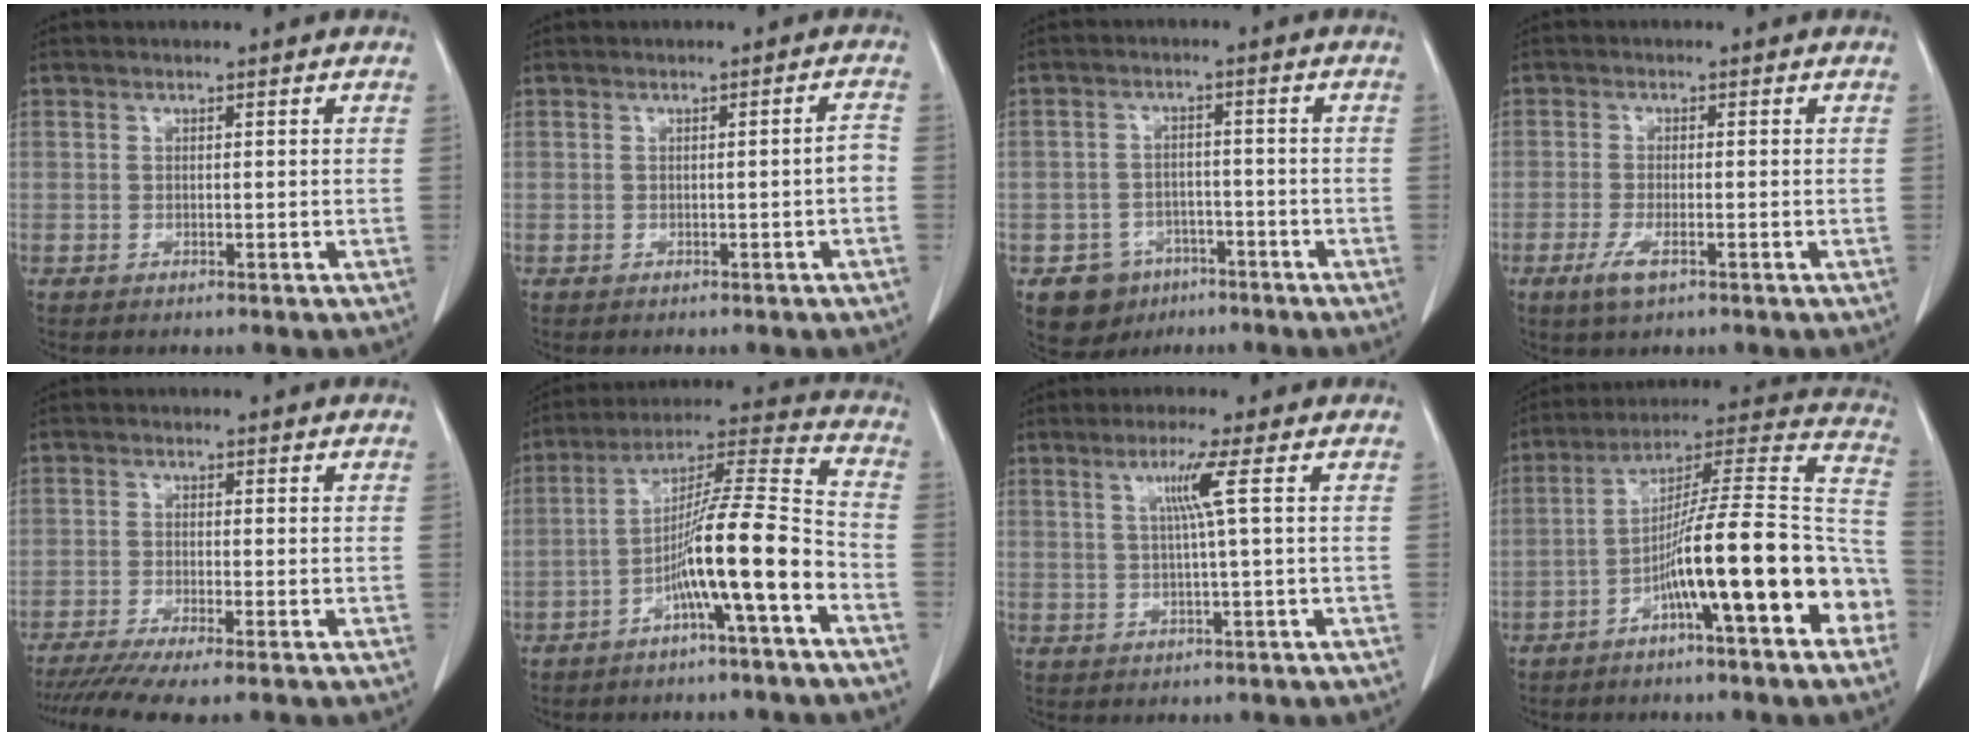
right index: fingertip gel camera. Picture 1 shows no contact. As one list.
[{"total": 1.9, "force": [-0.6, 0.1, 1.8], "torque": [-0.021, 0.002, -0.009]}, {"total": 6.2, "force": [-3.6, 5.0, 1.0], "torque": [-0.015, 0.011, -0.049]}, {"total": 3.4, "force": [-1.9, 0.8, 2.7], "torque": [-0.059, -0.006, -0.034]}, {"total": 8.1, "force": [-6.6, -0.1, 4.7], "torque": [-0.070, -0.015, -0.105]}, {"total": 13.0, "force": [-5.4, -0.2, 11.8], "torque": [-0.201, 0.017, -0.096]}, {"total": 4.1, "force": [1.1, -1.3, 3.8], "torque": [-0.078, 0.000, 0.024]}, {"total": 18.9, "force": [-7.2, 1.7, 17.4], "torque": [-0.230, 0.034, -0.114]}]